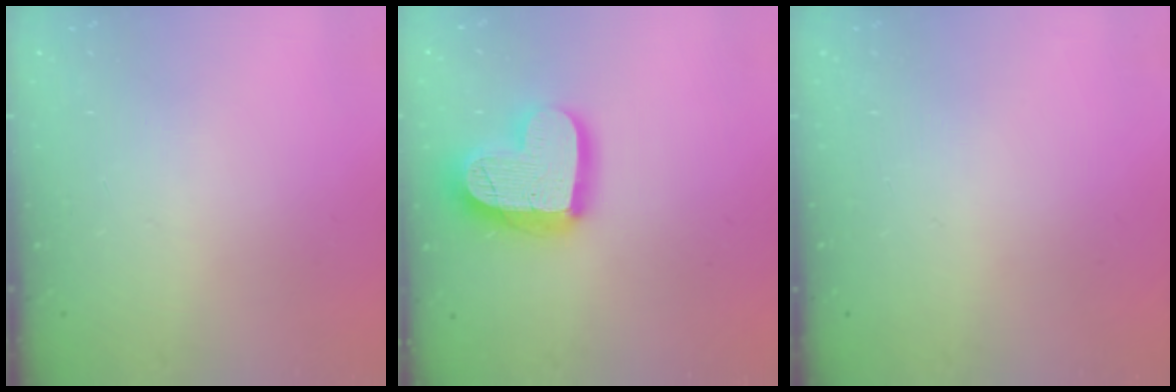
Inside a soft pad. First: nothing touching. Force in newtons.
{"total": 18.7, "press": 18.7, "slide": 1.4}
{"total": 0.0}